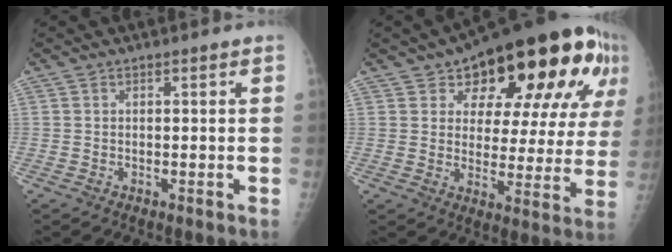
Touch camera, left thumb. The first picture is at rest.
{"total": 24.5, "force": [13.1, 11.8, 17.1], "torque": [-0.205, -0.014, 0.178]}